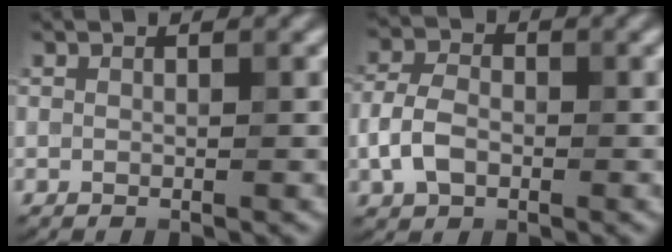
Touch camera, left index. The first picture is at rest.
{"total": 3.6, "force": [-1.1, 2.3, 2.5], "torque": [-0.058, 0.007, -0.025]}